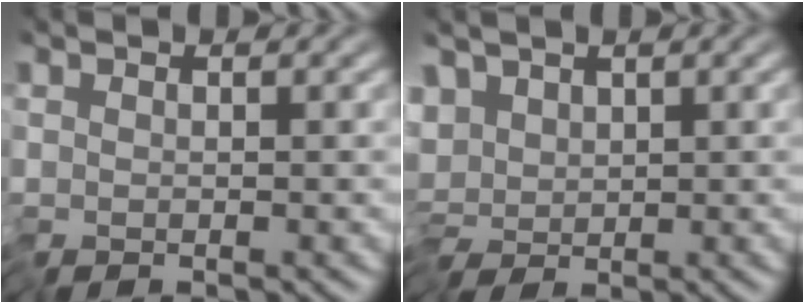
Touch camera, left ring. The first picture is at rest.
{"total": 2.9, "force": [0.2, 1.7, 2.3], "torque": [-0.031, 0.007, -0.006]}